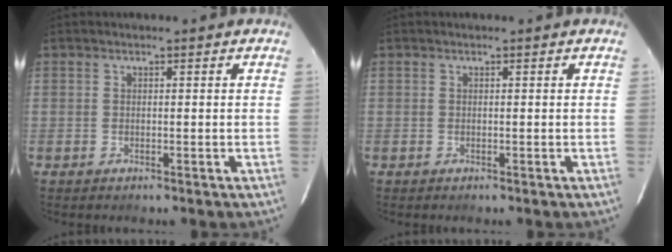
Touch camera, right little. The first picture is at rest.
{"total": 0.0}